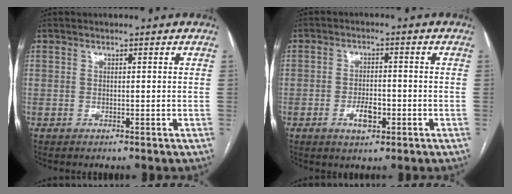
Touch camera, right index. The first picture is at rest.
{"total": 4.3, "force": [-1.7, 1.8, 3.5], "torque": [-0.062, 0.002, -0.026]}